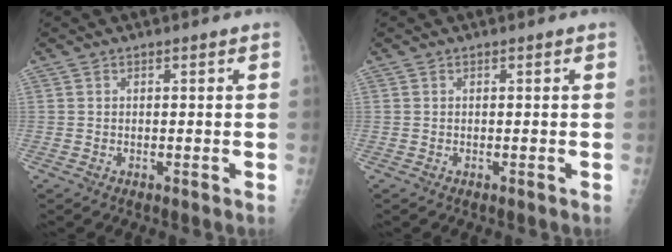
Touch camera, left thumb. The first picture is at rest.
{"total": 0.0}